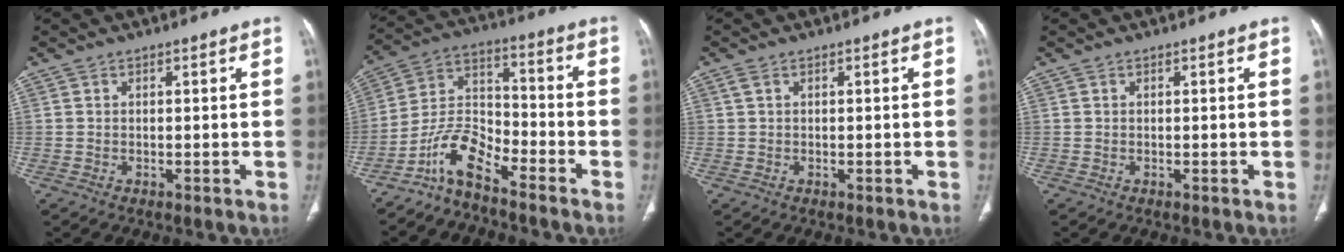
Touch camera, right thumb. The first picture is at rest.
{"total": 8.8, "force": [-7.0, 2.9, 4.6], "torque": [-0.091, 0.074, -0.146]}
{"total": 0.8, "force": [0.3, 0.4, 0.5], "torque": [-0.013, 0.008, 0.008]}
{"total": 0.0}